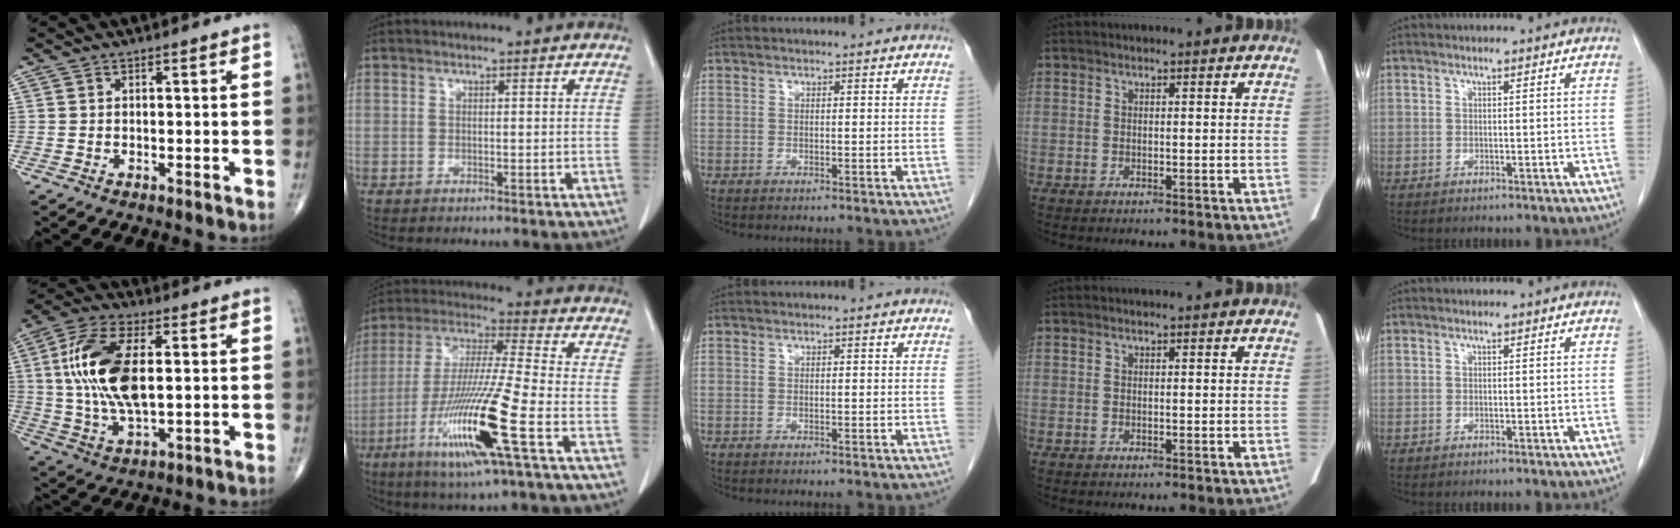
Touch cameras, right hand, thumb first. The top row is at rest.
{"thumb": {"total": 16.8, "force": [2.3, 7.9, 14.6], "torque": [-0.298, 0.000, 0.044]}, "index": {"total": 17.0, "force": [-6.7, -0.5, 15.6], "torque": [-0.322, -0.027, -0.129]}}